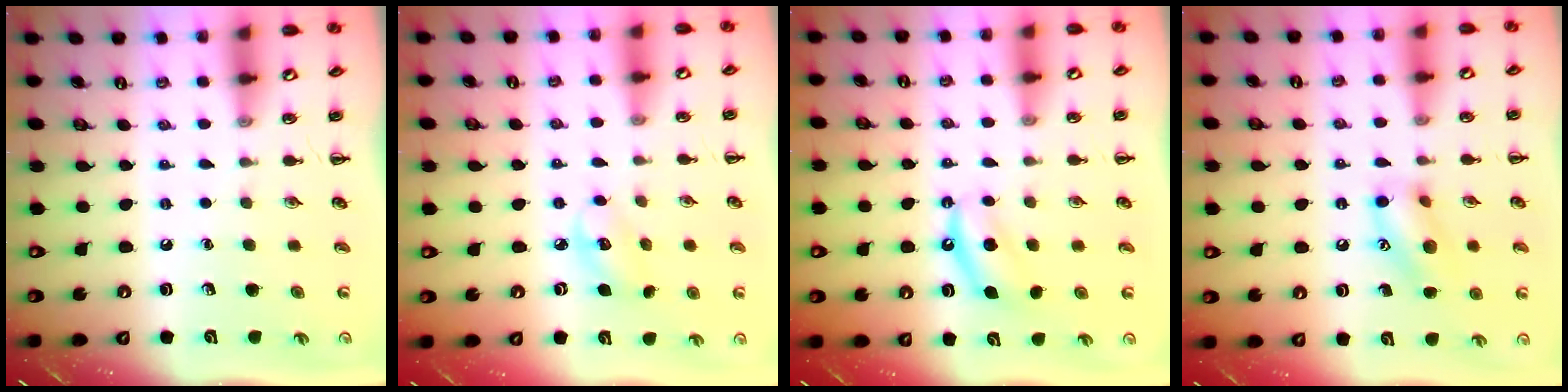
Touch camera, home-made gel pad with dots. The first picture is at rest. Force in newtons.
{"total": 5.3, "press": 5.2, "slide": 0.9}
{"total": 5.6, "press": 5.4, "slide": 1.5}
{"total": 12.6, "press": 12.5, "slide": 1.6}